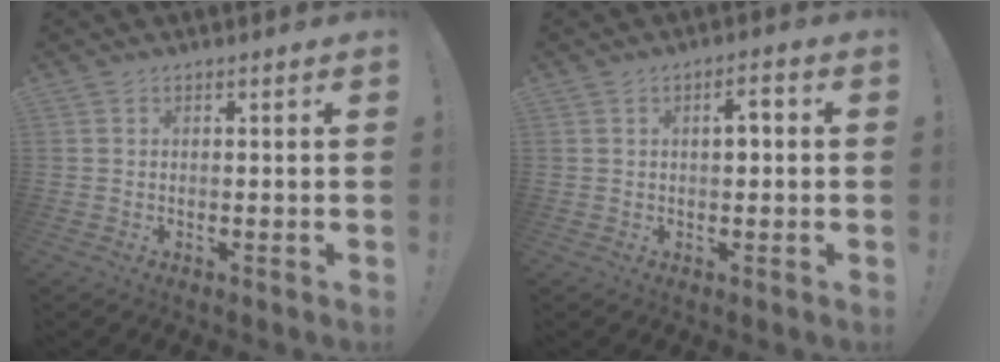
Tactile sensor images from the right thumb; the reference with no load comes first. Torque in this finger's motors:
{"motor_torque": [-0.01, 0.01, 0.11, 0.13, 0.02]}